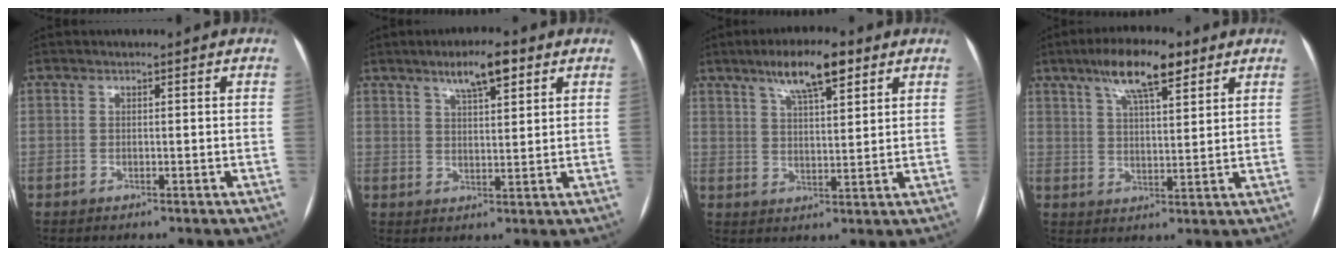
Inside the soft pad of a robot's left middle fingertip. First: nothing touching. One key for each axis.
{"total": 5.6, "fx": 3.4, "fy": 1.3, "fz": 4.3, "tx": -0.075, "ty": 0.009, "tz": 0.055}
{"total": 8.7, "fx": 5.5, "fy": 2.0, "fz": 6.4, "tx": -0.112, "ty": 0.012, "tz": 0.093}
{"total": 9.8, "fx": 6.2, "fy": 2.5, "fz": 7.2, "tx": -0.128, "ty": 0.016, "tz": 0.105}